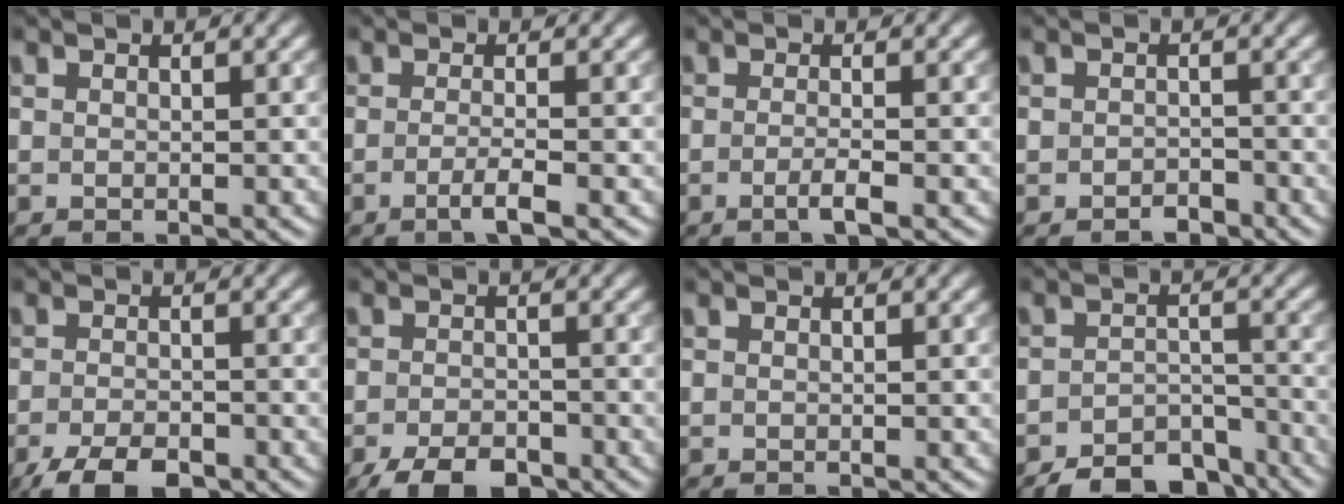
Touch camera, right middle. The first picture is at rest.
{"total": 2.3, "force": [-0.8, 0.5, 2.1], "torque": [-0.030, 0.001, -0.021]}
{"total": 2.0, "force": [-0.6, 0.5, 1.8], "torque": [-0.027, -0.001, -0.017]}
{"total": 1.2, "force": [-0.9, 0.7, 0.3], "torque": [-0.001, 0.004, -0.015]}
{"total": 4.5, "force": [-3.2, 1.7, 2.7], "torque": [-0.042, -0.004, -0.058]}
{"total": 4.9, "force": [-3.5, 2.1, 2.7], "torque": [-0.037, -0.001, -0.061]}
{"total": 0.0}
{"total": 5.9, "force": [-4.9, 2.4, 2.2], "torque": [-0.025, -0.008, -0.074]}